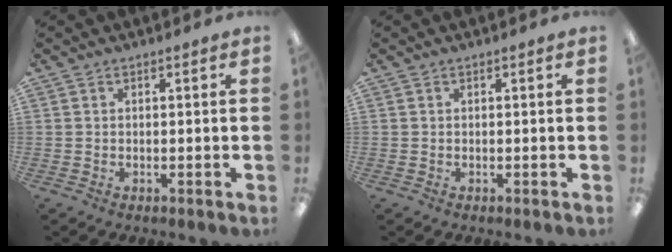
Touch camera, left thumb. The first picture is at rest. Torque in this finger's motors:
{"motor_torque": [0.00, 0.02, -0.11, 0.06, 0.00]}